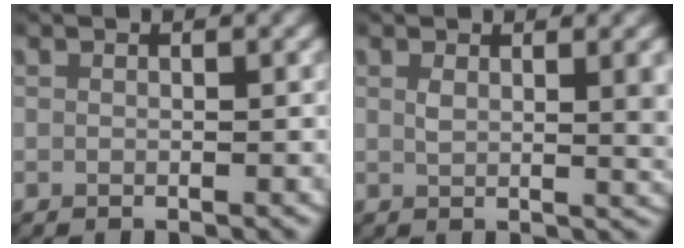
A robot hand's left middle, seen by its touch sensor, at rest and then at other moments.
{"total": 2.8, "force": [0.9, 0.6, 2.5], "torque": [-0.027, -0.008, 0.020]}